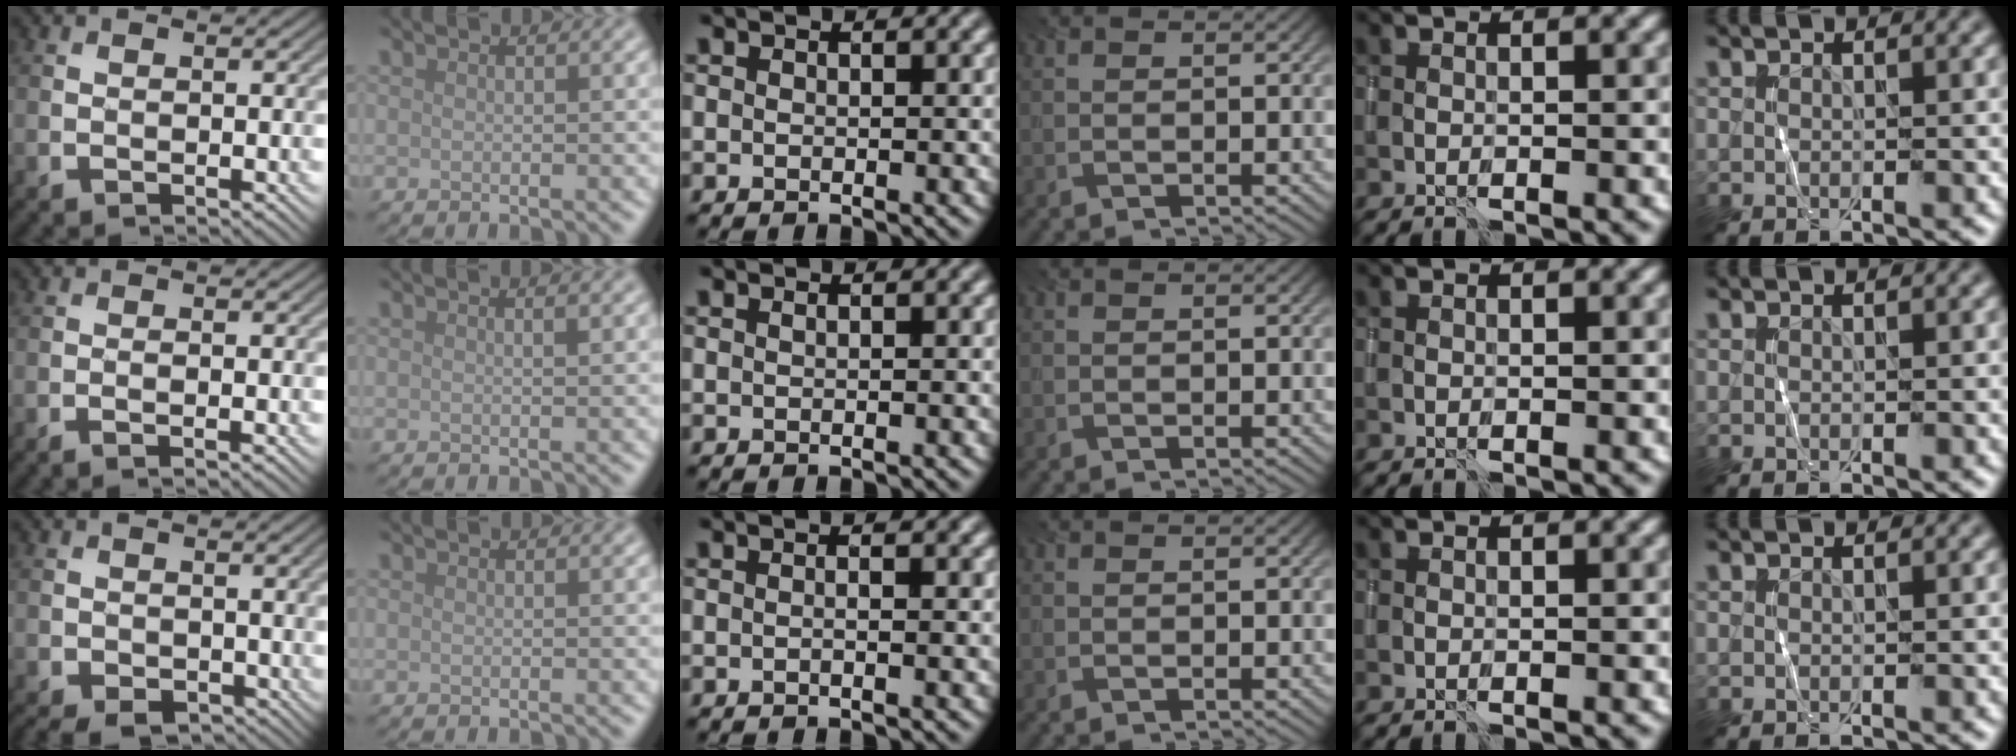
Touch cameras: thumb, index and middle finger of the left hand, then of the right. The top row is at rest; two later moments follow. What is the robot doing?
{"motion": "wrap", "object": "sponge"}